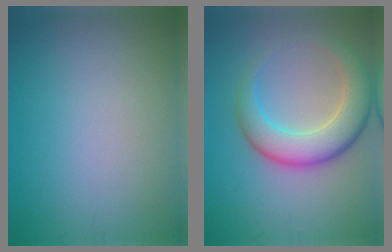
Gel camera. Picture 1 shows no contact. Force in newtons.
{"total": 6.3, "press": 6.3, "slide": 0.2}